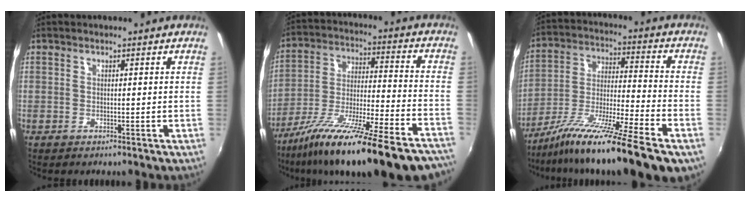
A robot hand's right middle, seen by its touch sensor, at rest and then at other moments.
{"total": 27.7, "force": [-21.8, 3.4, 16.8], "torque": [-0.281, -0.065, -0.331]}
{"total": 19.7, "force": [-13.5, 0.8, 14.3], "torque": [-0.244, -0.042, -0.233]}